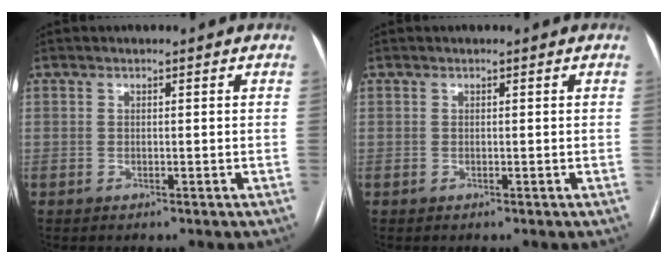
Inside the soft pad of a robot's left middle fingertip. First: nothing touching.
{"total": 0.0}